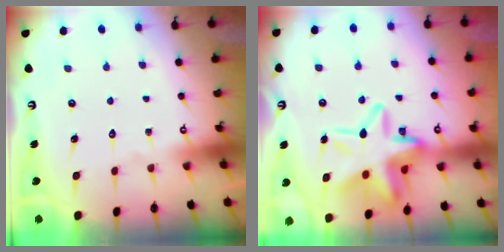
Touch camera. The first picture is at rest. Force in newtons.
{"total": 17.9, "press": 17.8, "slide": 2.0}